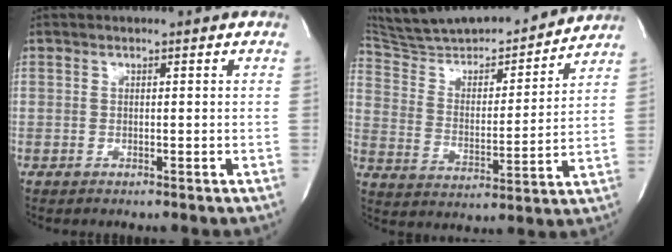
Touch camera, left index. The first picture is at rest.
{"total": 22.2, "force": [20.5, 3.5, 7.7], "torque": [-0.131, 0.005, 0.317]}